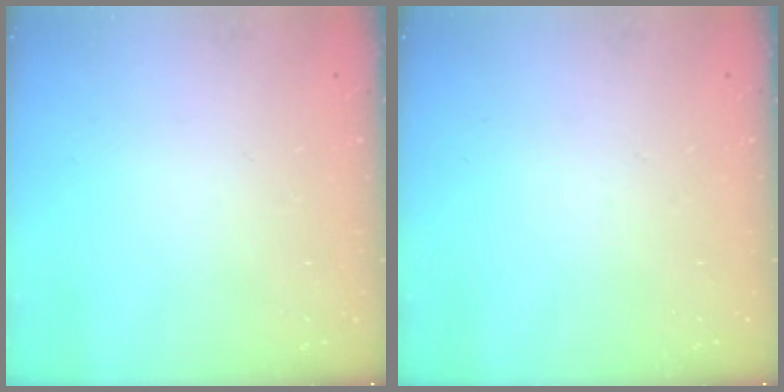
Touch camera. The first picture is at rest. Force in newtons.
{"total": 0.0}